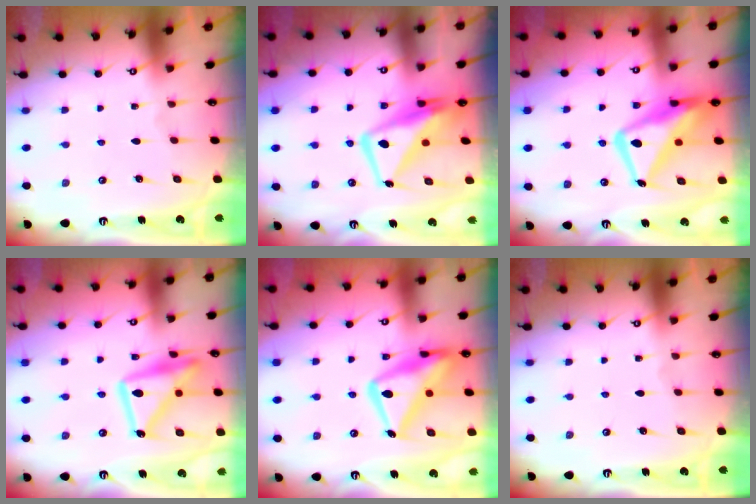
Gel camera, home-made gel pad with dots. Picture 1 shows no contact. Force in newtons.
{"total": 12.9, "press": 12.8, "slide": 1.4}
{"total": 17.2, "press": 17.2, "slide": 1.6}
{"total": 15.7, "press": 15.6, "slide": 1.2}
{"total": 19.6, "press": 19.5, "slide": 1.6}
{"total": 0.0}